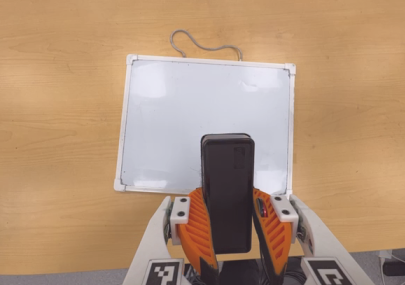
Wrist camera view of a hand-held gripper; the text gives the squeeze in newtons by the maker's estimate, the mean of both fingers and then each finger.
{"total": 9.7, "left": 8.1, "right": 11.3}